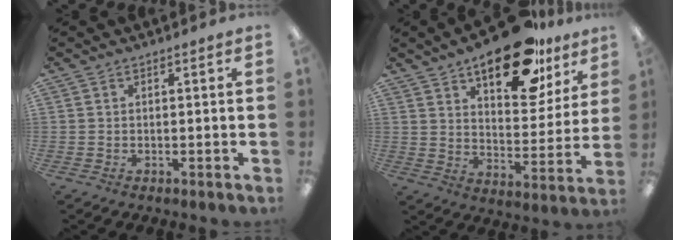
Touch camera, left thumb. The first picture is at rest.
{"total": 20.9, "force": [14.0, 9.0, 12.7], "torque": [-0.175, -0.075, 0.229]}